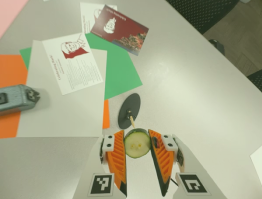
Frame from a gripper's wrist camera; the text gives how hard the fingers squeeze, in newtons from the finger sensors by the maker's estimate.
{"total": 11.8, "left": 12.3, "right": 11.4}